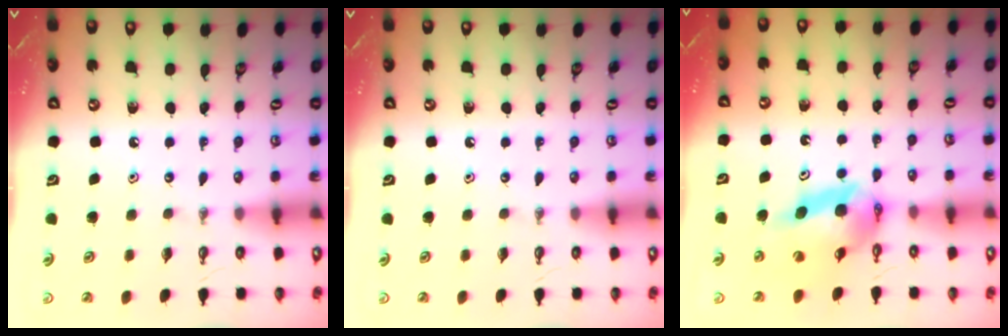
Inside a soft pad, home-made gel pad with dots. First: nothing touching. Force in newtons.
{"total": 0.0}
{"total": 10.5, "press": 10.4, "slide": 1.1}